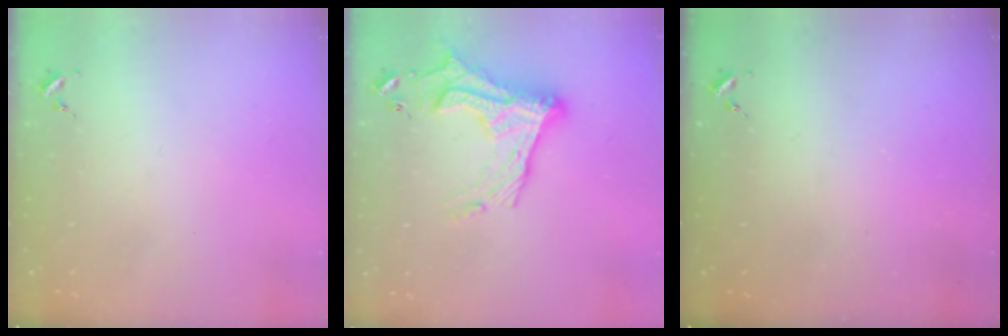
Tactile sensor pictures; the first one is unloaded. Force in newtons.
{"total": 19.3, "press": 19.3, "slide": 1.3}
{"total": 0.0}